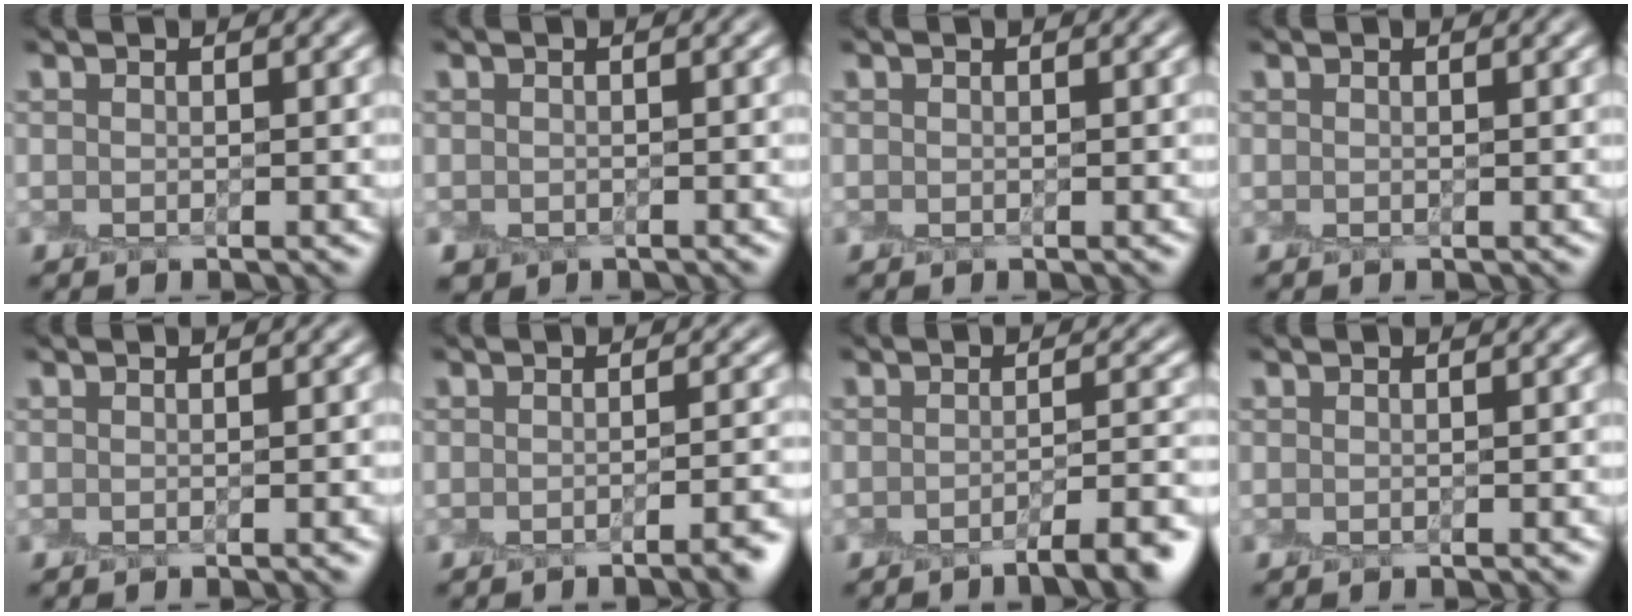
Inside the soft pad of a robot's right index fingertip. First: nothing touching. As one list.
[{"total": 0.9, "force": [-0.7, 0.5, 0.0], "torque": [0.001, -0.008, -0.013]}, {"total": 0.0}, {"total": 0.0}, {"total": 1.1, "force": [-0.5, 0.2, 0.9], "torque": [-0.008, 0.000, -0.009]}, {"total": 3.6, "force": [-2.0, 1.0, 2.9], "torque": [-0.021, 0.004, -0.033]}, {"total": 5.8, "force": [-3.6, 1.3, 4.3], "torque": [-0.050, 0.006, -0.055]}, {"total": 0.6, "force": [-0.4, 0.0, 0.4], "torque": [-0.004, 0.001, -0.005]}]